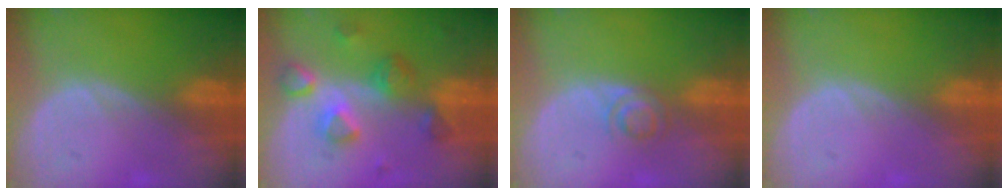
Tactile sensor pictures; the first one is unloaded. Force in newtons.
{"total": 7.7, "press": 6.9, "slide": 3.5}
{"total": 3.0, "press": 2.9, "slide": 0.2}
{"total": 0.0}